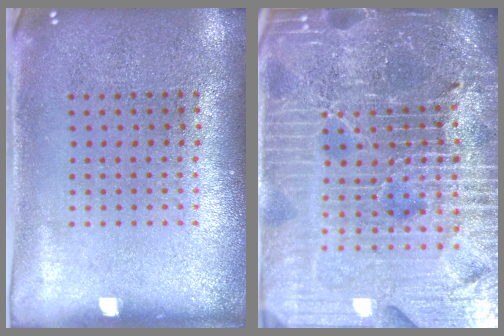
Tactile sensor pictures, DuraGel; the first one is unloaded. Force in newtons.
{"total": 7.3, "press": 6.3, "slide": 3.7}